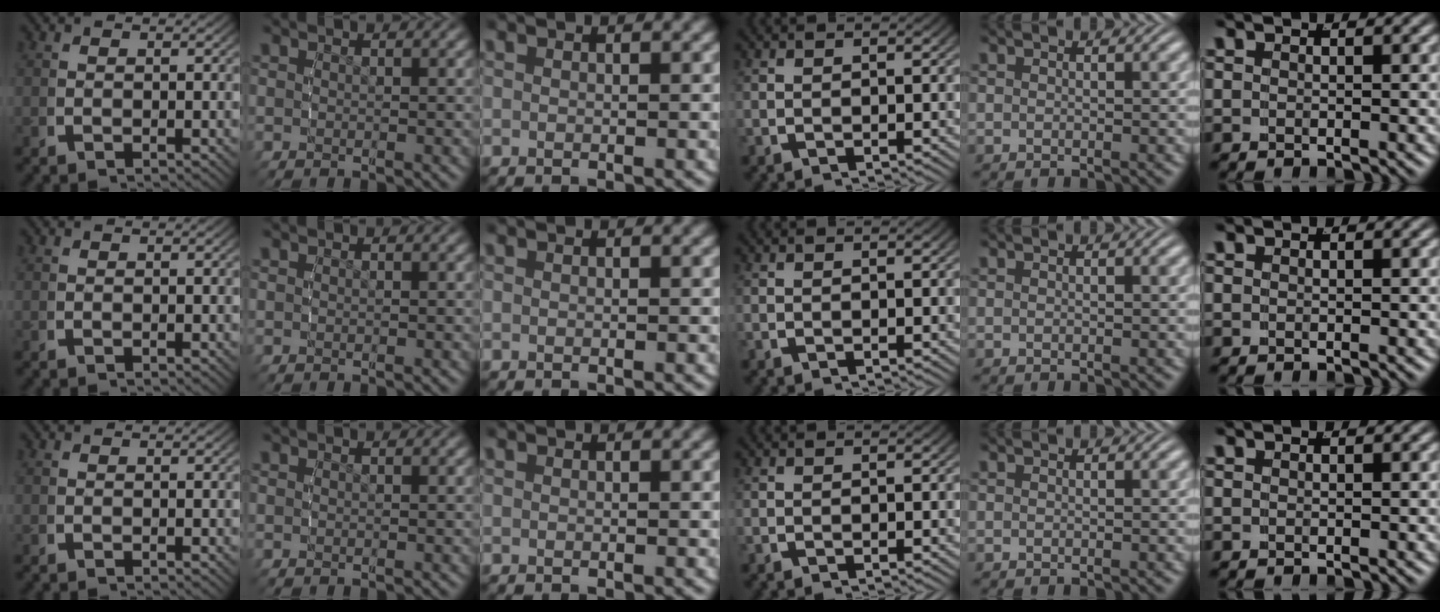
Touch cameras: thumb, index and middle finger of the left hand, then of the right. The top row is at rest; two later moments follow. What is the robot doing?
{"motion": "reach", "object": "paper"}